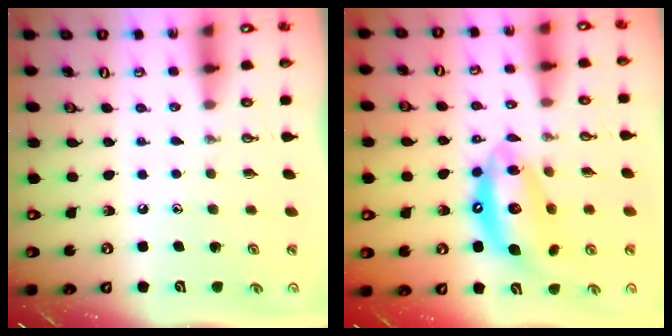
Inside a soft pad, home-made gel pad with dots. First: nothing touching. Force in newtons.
{"total": 14.1, "press": 14.1, "slide": 1.0}